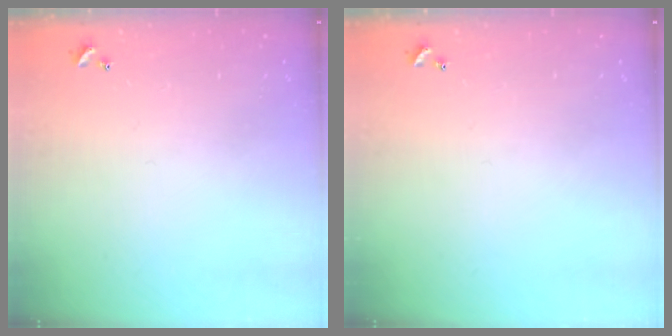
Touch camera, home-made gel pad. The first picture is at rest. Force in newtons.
{"total": 0.0}